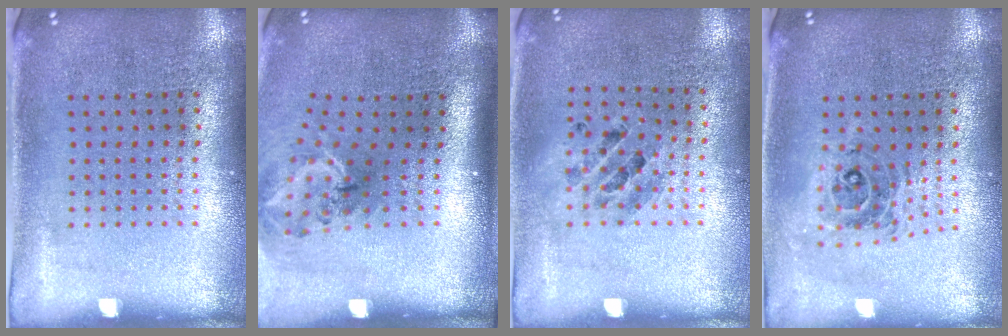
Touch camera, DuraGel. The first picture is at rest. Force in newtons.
{"total": 1.9, "press": 1.3, "slide": 1.4}
{"total": 0.9, "press": 0.9, "slide": 0.2}
{"total": 0.7, "press": 0.7, "slide": 0.2}